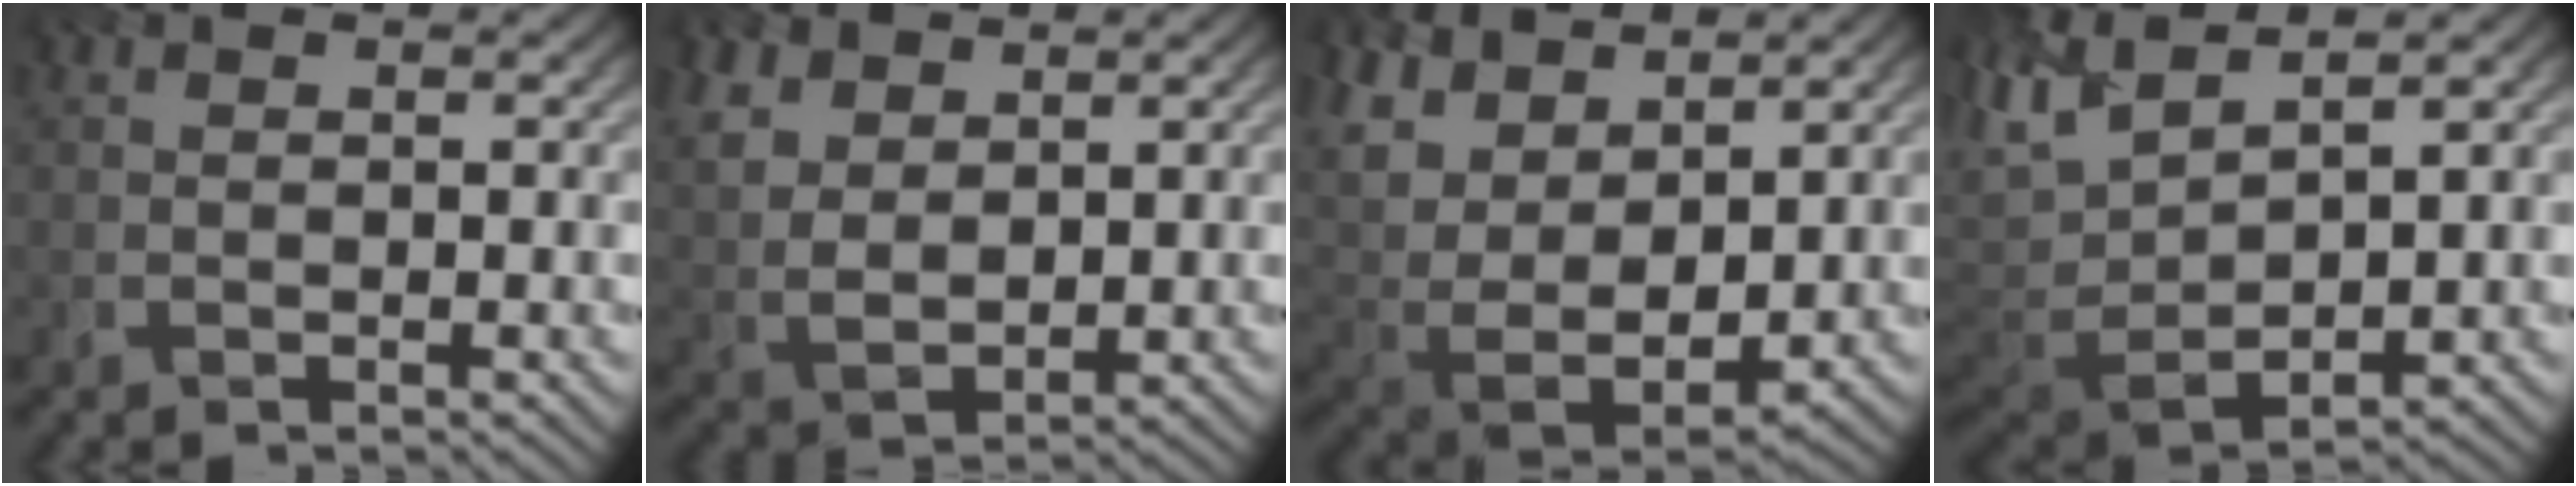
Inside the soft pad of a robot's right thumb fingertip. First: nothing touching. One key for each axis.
{"total": 7.7, "fx": 4.1, "fy": 4.6, "fz": 4.6, "tx": -0.137, "ty": 0.009, "tz": 0.077}
{"total": 11.7, "fx": 4.2, "fy": 7.2, "fz": 8.3, "tx": -0.219, "ty": 0.005, "tz": 0.078}
{"total": 9.7, "fx": 3.2, "fy": 4.1, "fz": 8.2, "tx": -0.209, "ty": 0.008, "tz": 0.051}